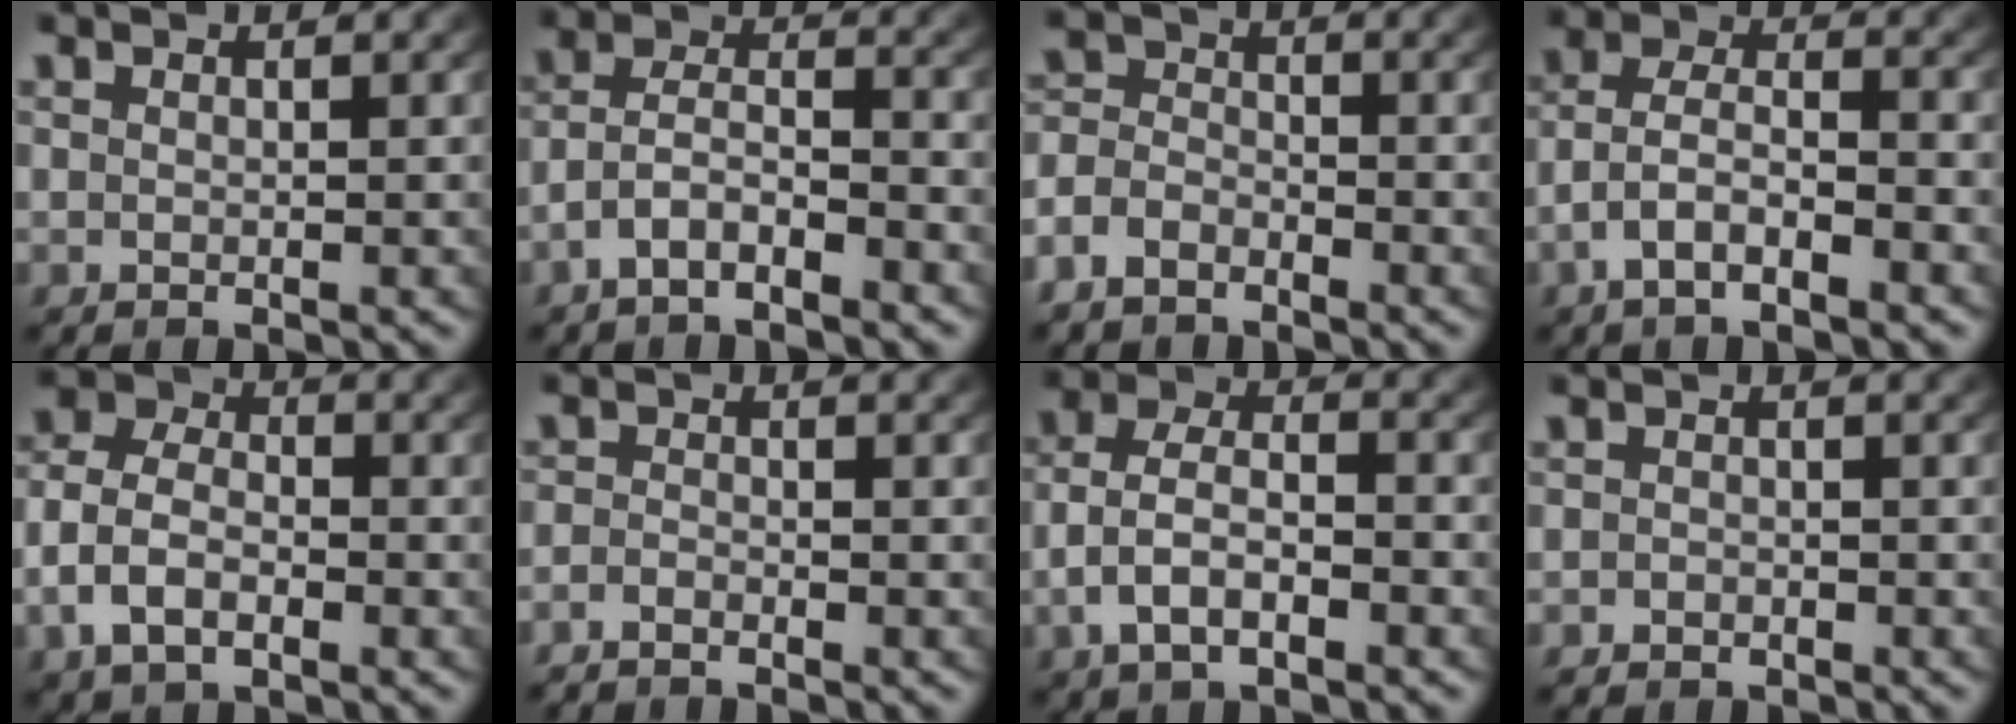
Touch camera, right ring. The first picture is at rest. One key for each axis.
{"total": 4.3, "fx": -2.7, "fy": 2.4, "fz": 2.3, "tx": -0.052, "ty": -0.018, "tz": -0.045}
{"total": 4.6, "fx": -2.6, "fy": 3.6, "fz": 1.2, "tx": -0.038, "ty": -0.026, "tz": -0.044}
{"total": 4.4, "fx": -2.1, "fy": 2.5, "fz": 2.9, "tx": -0.070, "ty": -0.023, "tz": -0.032}
{"total": 5.9, "fx": -1.5, "fy": 4.6, "fz": 3.3, "tx": -0.078, "ty": -0.019, "tz": -0.023}
{"total": 2.0, "fx": -1.9, "fy": 0.6, "fz": 0.2, "tx": -0.019, "ty": -0.017, "tz": -0.030}
{"total": 5.2, "fx": -1.7, "fy": 3.4, "fz": 3.6, "tx": -0.079, "ty": -0.022, "tz": -0.021}
{"total": 1.1, "fx": -1.0, "fy": 0.5, "fz": -0.1, "tx": -0.002, "ty": -0.016, "tz": -0.011}